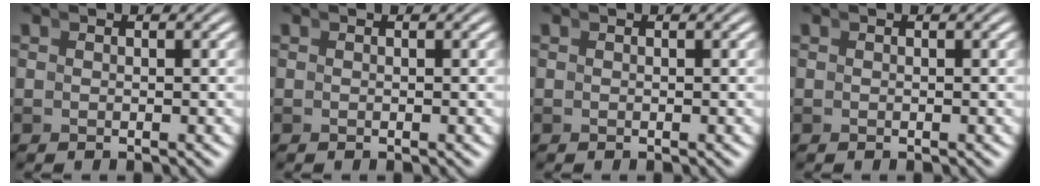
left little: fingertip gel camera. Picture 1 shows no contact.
{"total": 0.0}
{"total": 0.0}
{"total": 0.0}